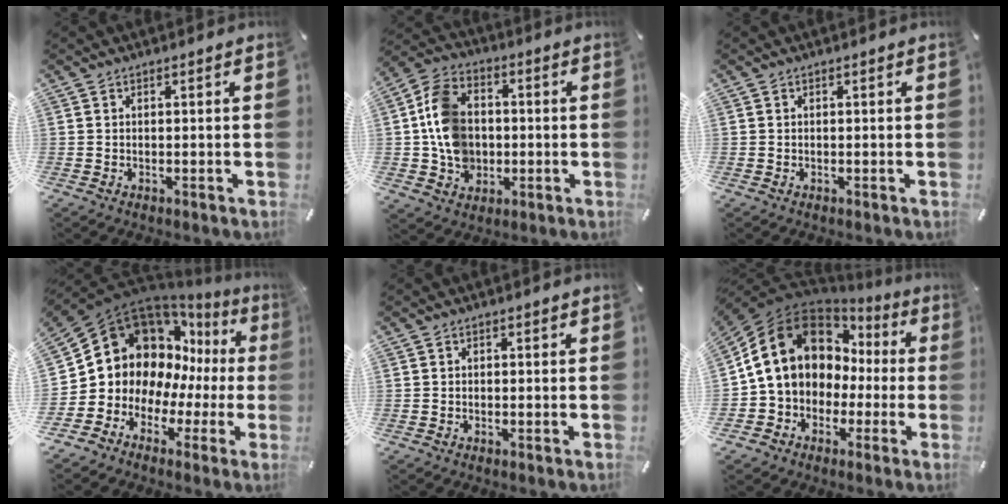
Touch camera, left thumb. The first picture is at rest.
{"total": 12.6, "force": [-0.7, 10.7, 6.6], "torque": [-0.160, 0.024, -0.008]}
{"total": 0.0}
{"total": 13.7, "force": [4.7, 11.8, 5.1], "torque": [-0.101, -0.061, 0.098]}
{"total": 0.8, "force": [-0.1, 0.7, 0.4], "torque": [-0.007, 0.005, -0.004]}
{"total": 15.1, "force": [3.4, 12.6, 7.5], "torque": [-0.155, -0.017, 0.065]}